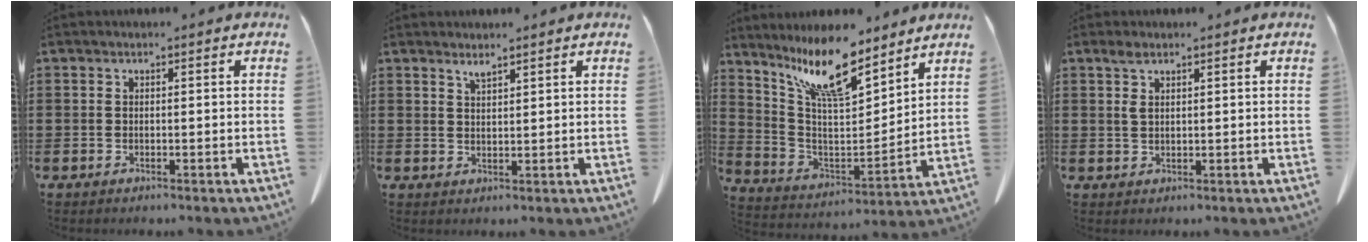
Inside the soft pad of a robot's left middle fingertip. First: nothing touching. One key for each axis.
{"total": 1.8, "fx": 1.7, "fy": -0.1, "fz": 0.6, "tx": -0.014, "ty": -0.003, "tz": 0.033}
{"total": 13.0, "fx": 9.8, "fy": 3.4, "fz": 7.9, "tx": -0.168, "ty": -0.040, "tz": 0.172}
{"total": 1.6, "fx": 0.9, "fy": 0.6, "fz": 1.2, "tx": -0.029, "ty": 0.000, "tz": 0.017}